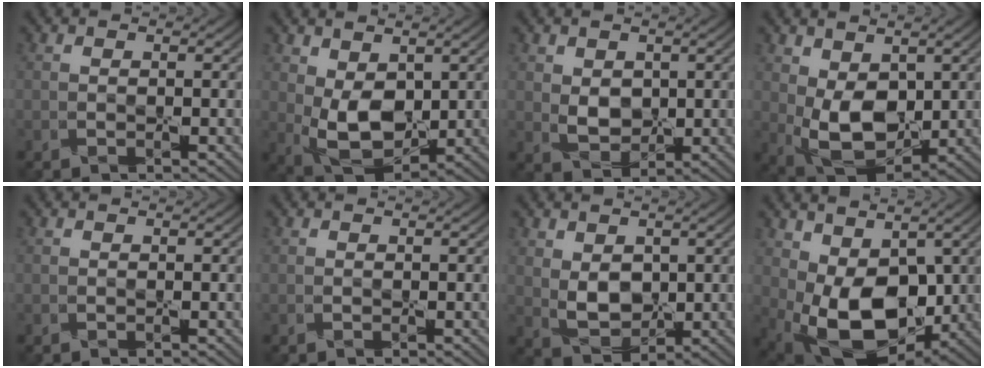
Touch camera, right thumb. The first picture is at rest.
{"total": 7.6, "force": [1.2, 4.9, 5.7], "torque": [-0.135, -0.008, 0.030]}
{"total": 3.3, "force": [1.0, 2.6, 1.8], "torque": [-0.045, -0.005, 0.024]}
{"total": 8.6, "force": [1.1, 5.6, 6.4], "torque": [-0.149, -0.008, 0.027]}
{"total": 0.0}
{"total": 0.0}
{"total": 4.5, "force": [1.2, 3.2, 2.9], "torque": [-0.069, -0.006, 0.032]}
{"total": 12.0, "force": [1.1, 7.8, 9.0], "torque": [-0.193, -0.029, 0.027]}